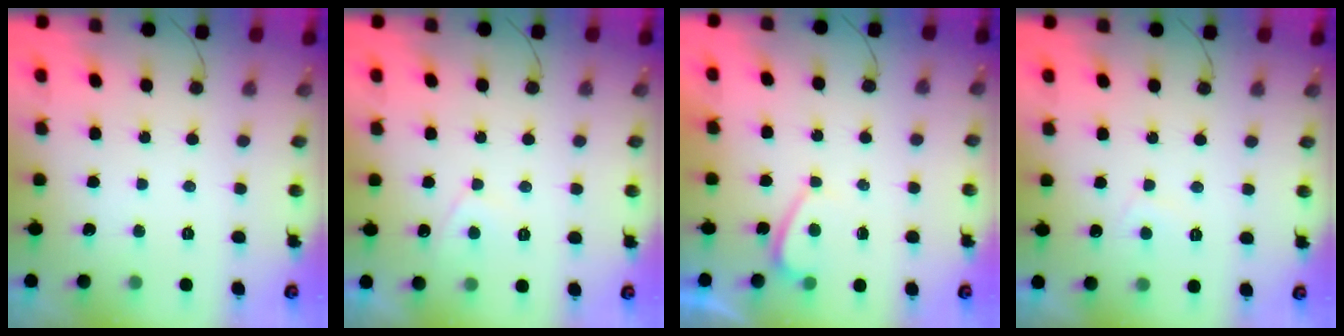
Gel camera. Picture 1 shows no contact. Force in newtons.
{"total": 2.7, "press": 2.7, "slide": 0.6}
{"total": 1.6, "press": 1.5, "slide": 0.6}
{"total": 2.1, "press": 2.0, "slide": 0.5}